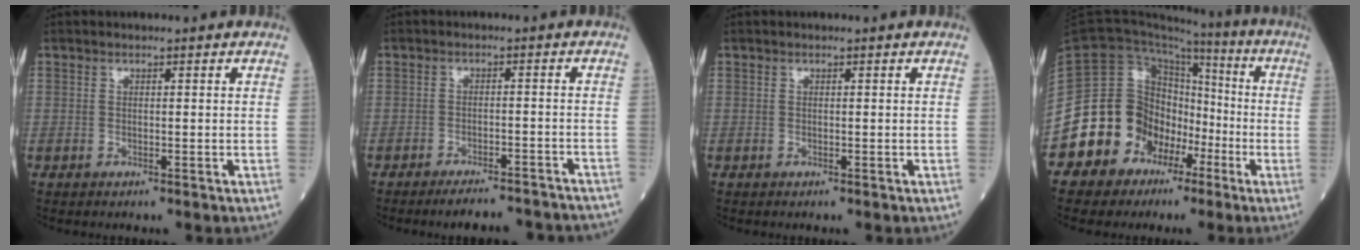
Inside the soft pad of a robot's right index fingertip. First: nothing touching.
{"total": 10.1, "force": [-9.3, 1.5, 3.5], "torque": [-0.033, 0.004, -0.112]}
{"total": 0.0}
{"total": 14.5, "force": [-6.2, 12.1, 5.1], "torque": [-0.092, 0.082, -0.099]}